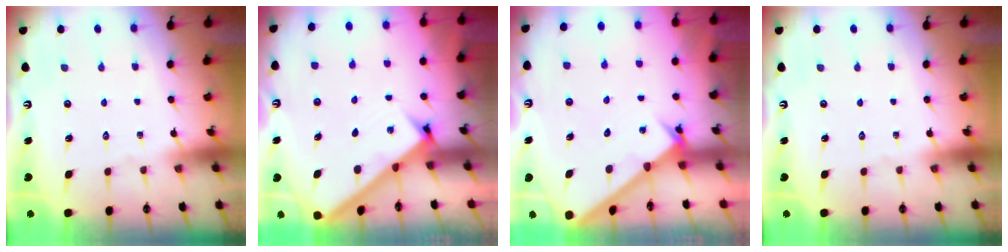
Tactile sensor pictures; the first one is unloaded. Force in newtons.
{"total": 2.5, "press": 2.5, "slide": 0.3}
{"total": 1.9, "press": 1.9, "slide": 0.2}
{"total": 0.0}